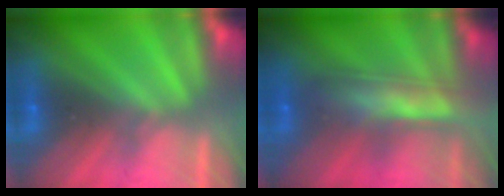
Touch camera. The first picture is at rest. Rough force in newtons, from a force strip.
{"total": 6.2}